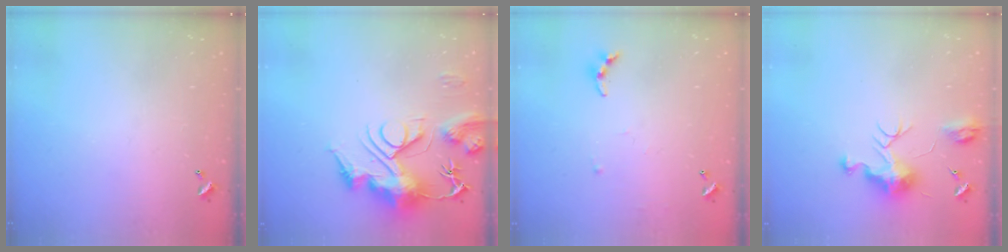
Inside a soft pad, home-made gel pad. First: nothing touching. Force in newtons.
{"total": 15.0, "press": 14.9, "slide": 1.9}
{"total": 6.0, "press": 6.0, "slide": 0.4}
{"total": 9.5, "press": 9.5, "slide": 0.5}